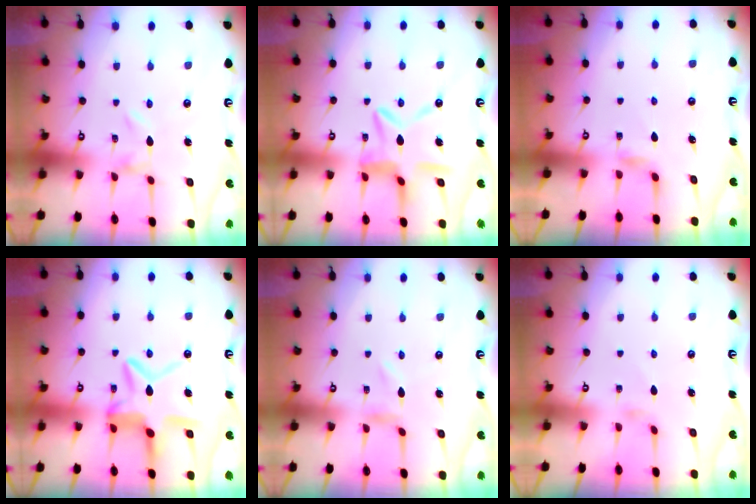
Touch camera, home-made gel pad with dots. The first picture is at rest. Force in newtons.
{"total": 10.6, "press": 10.6, "slide": 0.9}
{"total": 3.1, "press": 3.1, "slide": 0.5}
{"total": 12.6, "press": 12.5, "slide": 1.2}
{"total": 0.6, "press": 0.6, "slide": 0.2}
{"total": 0.5, "press": 0.4, "slide": 0.3}